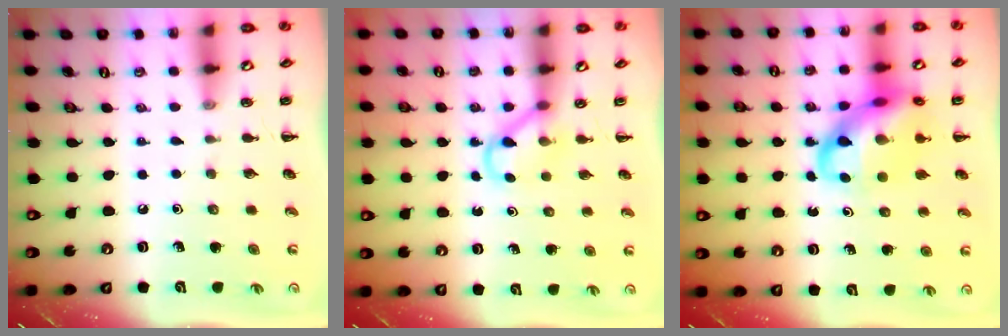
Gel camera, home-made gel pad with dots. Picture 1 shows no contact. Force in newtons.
{"total": 2.9, "press": 2.8, "slide": 0.9}
{"total": 15.9, "press": 15.5, "slide": 3.5}